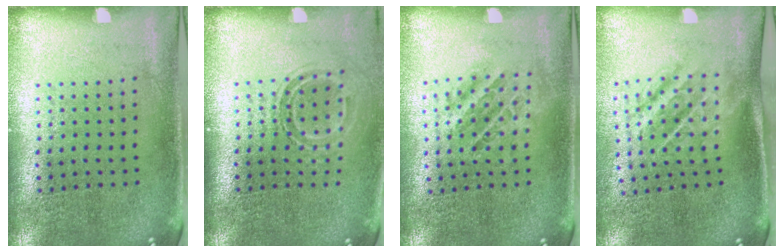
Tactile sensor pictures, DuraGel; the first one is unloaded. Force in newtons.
{"total": 1.6, "press": 1.1, "slide": 1.2}
{"total": 1.0, "press": 1.0, "slide": 0.4}
{"total": 1.7, "press": 1.2, "slide": 1.2}